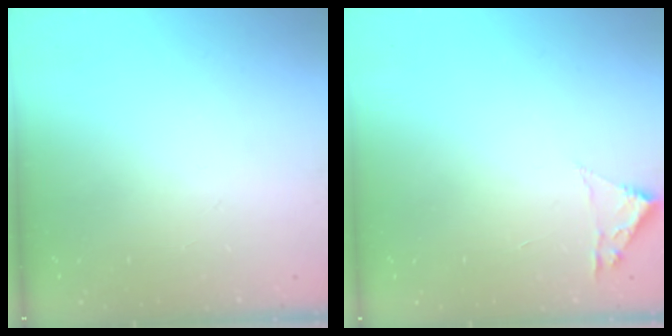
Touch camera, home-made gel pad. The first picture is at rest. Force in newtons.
{"total": 1.8, "press": 1.8, "slide": 0.2}